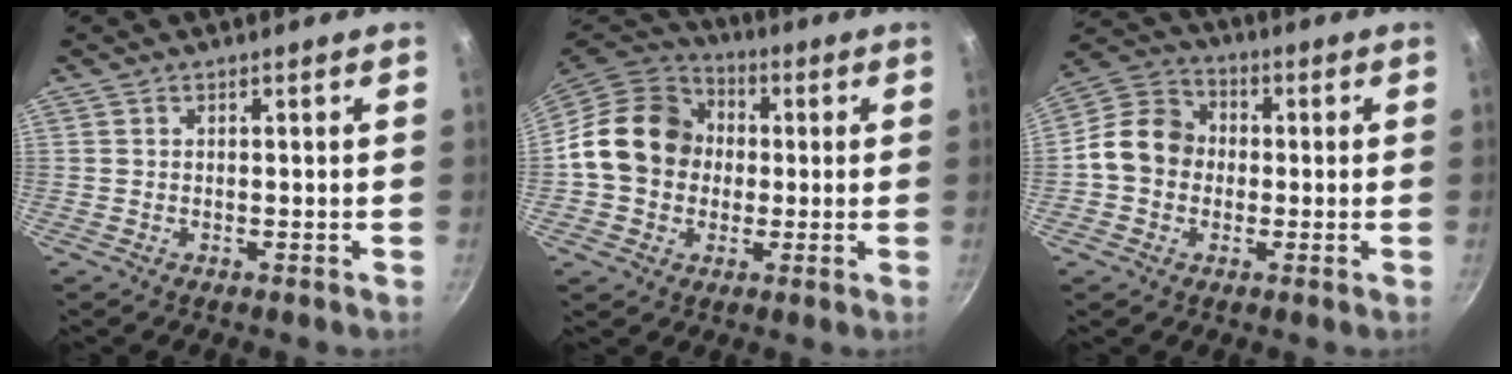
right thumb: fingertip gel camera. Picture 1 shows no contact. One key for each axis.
{"total": 16.2, "fx": 0.8, "fy": 13.7, "fz": 8.6, "tx": -0.118, "ty": 0.029, "tz": 0.001}
{"total": 10.7, "fx": -0.7, "fy": 9.1, "fz": 5.6, "tx": -0.066, "ty": 0.028, "tz": -0.035}